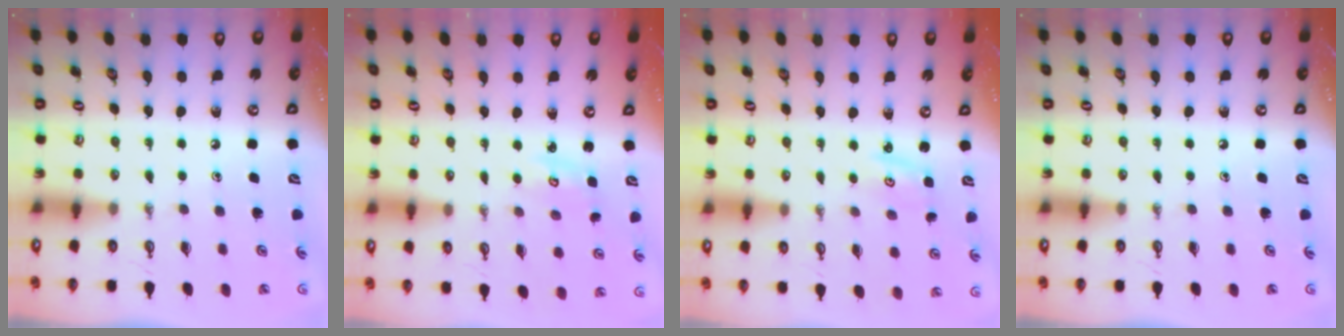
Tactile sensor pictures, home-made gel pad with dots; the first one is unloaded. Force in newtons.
{"total": 2.7, "press": 2.7, "slide": 0.3}
{"total": 2.0, "press": 2.0, "slide": 0.3}
{"total": 0.0}